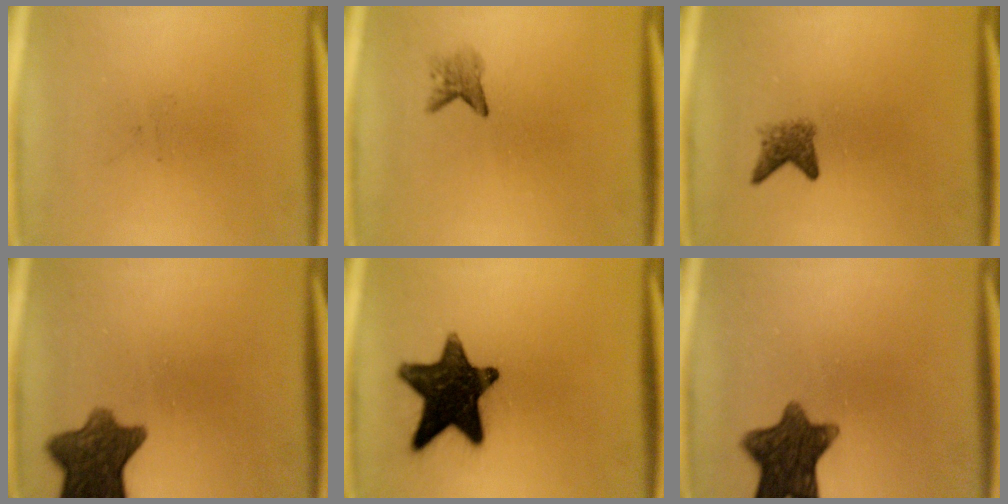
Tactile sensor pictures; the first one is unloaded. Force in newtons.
{"total": 1.8}
{"total": 2.3}
{"total": 9.5}
{"total": 15.4}
{"total": 10.8}